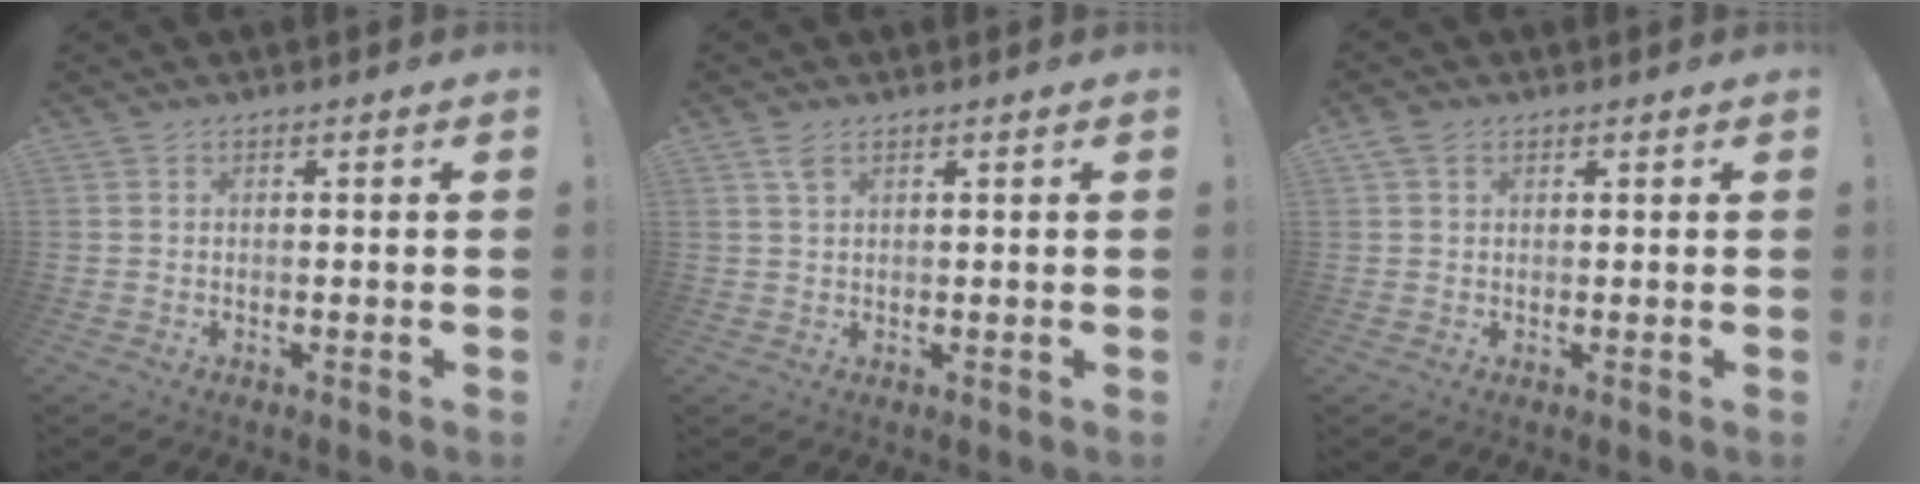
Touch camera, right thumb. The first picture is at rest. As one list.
[{"total": 3.0, "force": [1.6, 1.2, 2.2], "torque": [-0.042, -0.001, 0.030]}, {"total": 2.6, "force": [1.3, 1.8, 1.3], "torque": [-0.025, 0.003, 0.026]}]